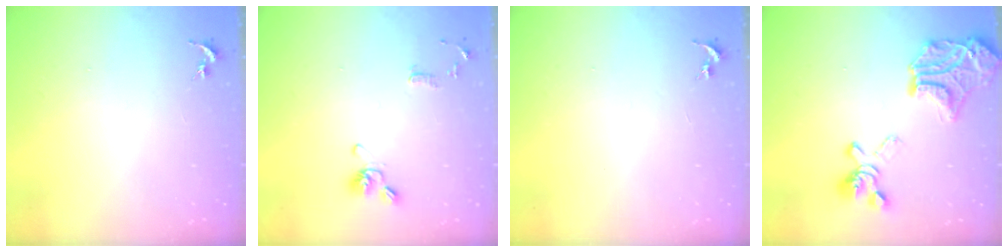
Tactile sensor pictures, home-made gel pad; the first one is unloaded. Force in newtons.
{"total": 10.8, "press": 10.6, "slide": 1.9}
{"total": 0.0}
{"total": 25.0, "press": 24.9, "slide": 2.6}